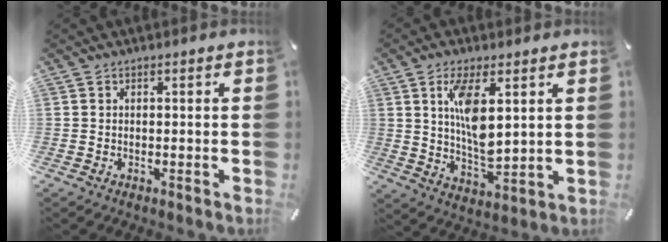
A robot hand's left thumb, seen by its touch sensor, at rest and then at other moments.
{"total": 10.2, "force": [3.9, 4.2, 8.4], "torque": [-0.169, -0.020, 0.062]}